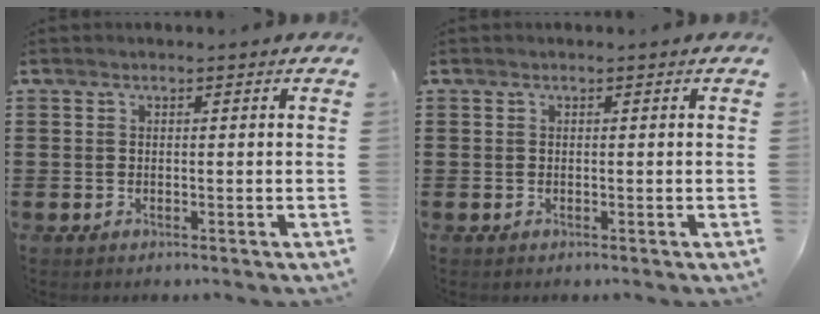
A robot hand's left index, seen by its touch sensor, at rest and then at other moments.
{"total": 0.0}